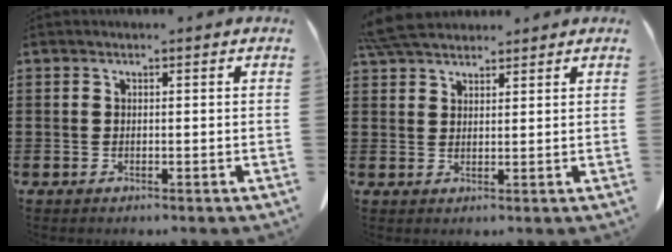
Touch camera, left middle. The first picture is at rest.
{"total": 5.3, "force": [4.8, 1.2, 2.1], "torque": [-0.054, -0.007, 0.094]}